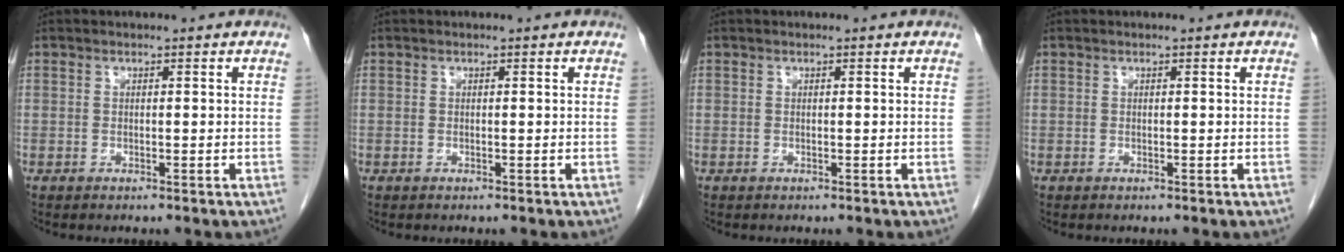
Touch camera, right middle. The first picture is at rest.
{"total": 0.0}
{"total": 0.0}
{"total": 0.0}